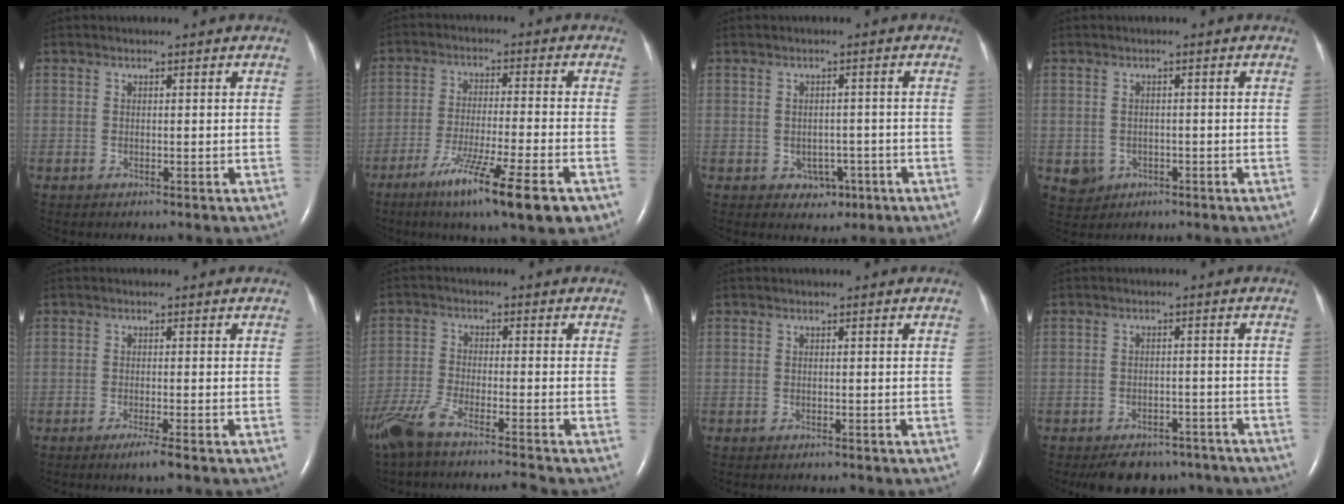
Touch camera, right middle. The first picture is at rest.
{"total": 13.6, "force": [-8.0, 0.2, 11.0], "torque": [-0.173, -0.036, -0.127]}
{"total": 3.3, "force": [-1.3, 2.6, 1.5], "torque": [-0.017, 0.012, -0.006]}
{"total": 3.3, "force": [-1.1, 3.0, 0.8], "torque": [-0.018, 0.003, -0.008]}
{"total": 2.3, "force": [-1.4, -0.4, 1.7], "torque": [-0.030, -0.008, -0.028]}
{"total": 9.9, "force": [-8.4, -0.2, 5.3], "torque": [-0.106, -0.022, -0.149]}
{"total": 0.5, "force": [-0.5, 0.2, 0.1], "torque": [-0.010, 0.000, -0.009]}
{"total": 9.1, "force": [-7.7, 4.3, 2.5], "torque": [-0.024, 0.000, -0.096]}